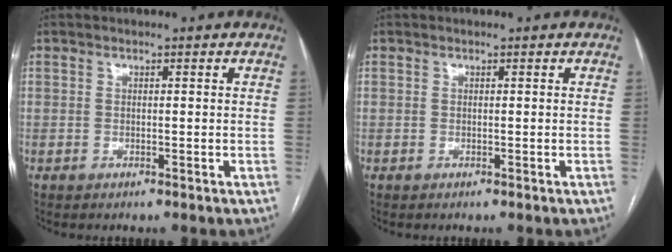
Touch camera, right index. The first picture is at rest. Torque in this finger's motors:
{"motor_torque": [0.00, 0.00, 0.00, 0.00]}